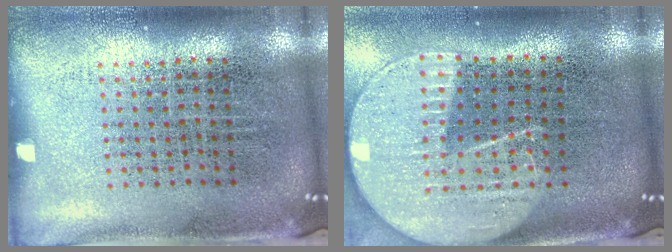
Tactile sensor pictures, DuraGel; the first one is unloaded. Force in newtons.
{"total": 2.3, "press": 2.0, "slide": 1.1}